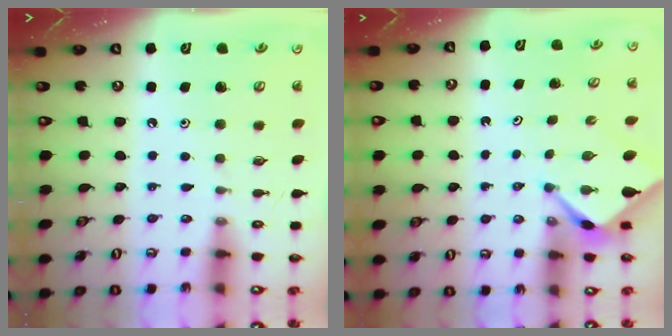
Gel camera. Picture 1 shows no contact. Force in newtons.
{"total": 2.6, "press": 2.6, "slide": 0.3}